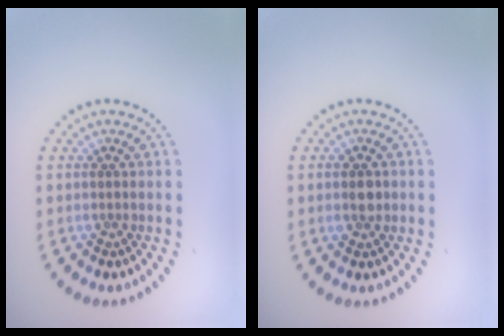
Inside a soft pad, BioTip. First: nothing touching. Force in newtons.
{"total": 2.0, "press": 2.0, "slide": 0.2}